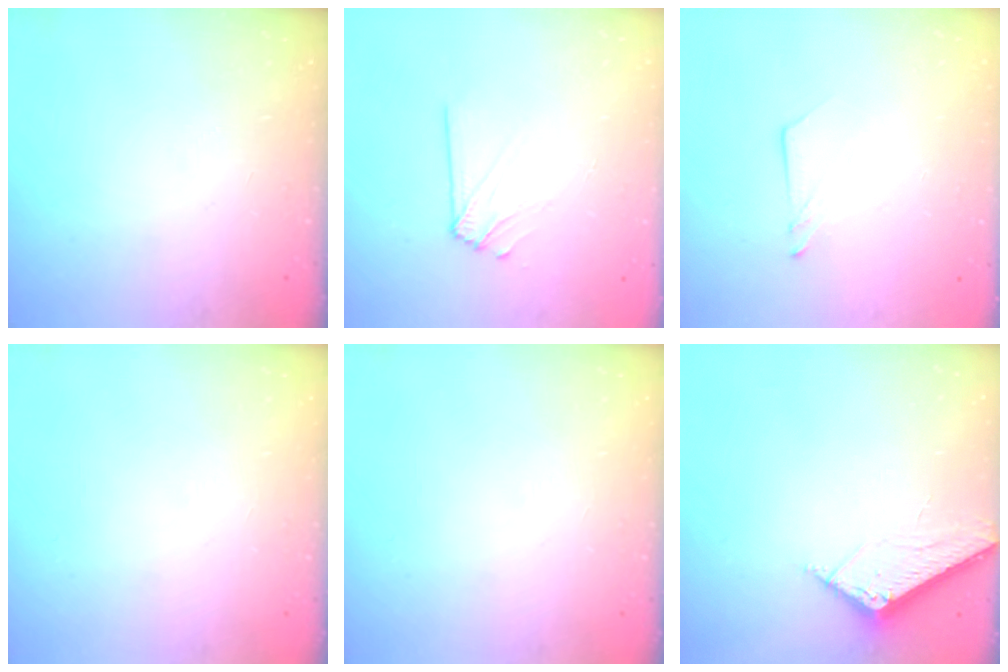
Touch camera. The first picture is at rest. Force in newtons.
{"total": 5.9, "press": 5.8, "slide": 0.9}
{"total": 1.2, "press": 1.2, "slide": 0.1}
{"total": 0.0}
{"total": 0.0}
{"total": 5.8, "press": 5.8, "slide": 0.6}